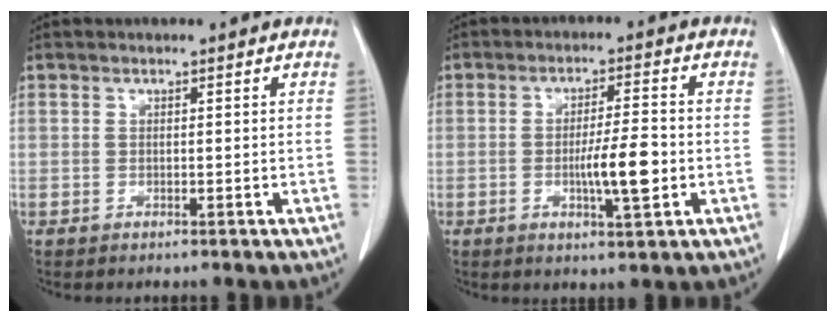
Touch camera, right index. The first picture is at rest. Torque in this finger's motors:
{"motor_torque": [1.11, -0.38, 0.57, 0.12]}